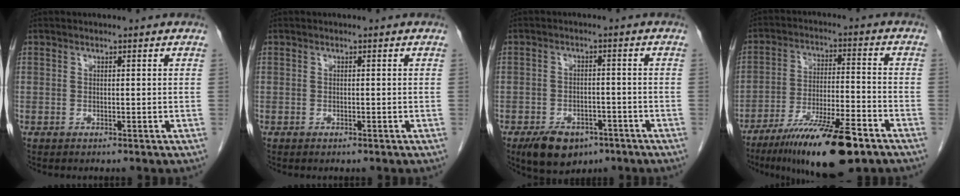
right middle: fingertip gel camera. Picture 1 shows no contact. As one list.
[{"total": 0.5, "force": [-0.4, 0.1, 0.3], "torque": [-0.011, -0.003, -0.003]}, {"total": 7.8, "force": [-5.1, 4.4, 3.9], "torque": [-0.068, -0.002, -0.073]}, {"total": 15.8, "force": [-10.7, 2.1, 11.4], "torque": [-0.189, -0.031, -0.183]}]